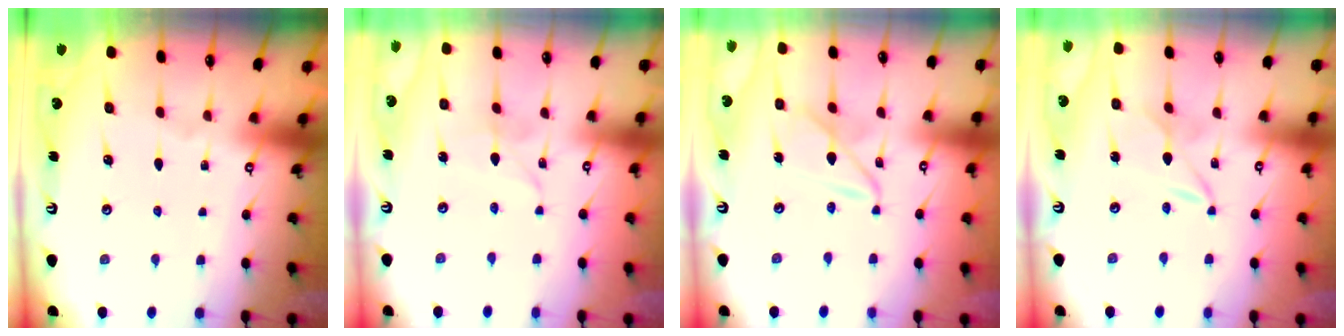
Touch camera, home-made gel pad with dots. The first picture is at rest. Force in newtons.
{"total": 2.4, "press": 2.4, "slide": 0.2}
{"total": 8.2, "press": 8.2, "slide": 0.6}
{"total": 2.3, "press": 2.3, "slide": 0.2}